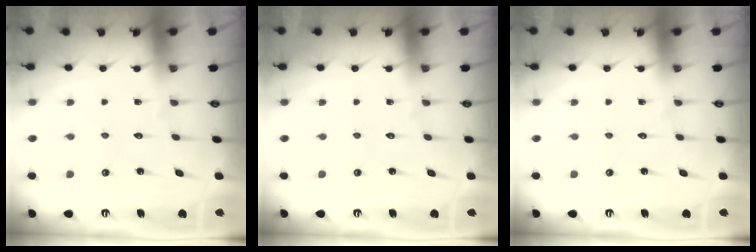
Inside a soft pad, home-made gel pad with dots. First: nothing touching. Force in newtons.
{"total": 0.0}
{"total": 0.0}